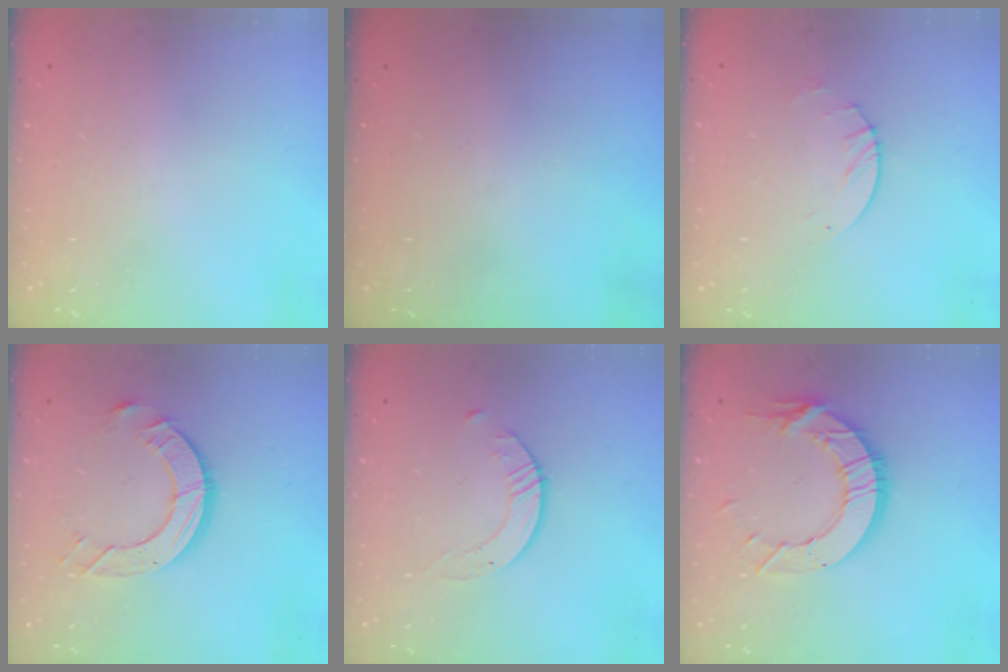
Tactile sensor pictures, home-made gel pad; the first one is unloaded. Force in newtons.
{"total": 0.0}
{"total": 2.6, "press": 2.5, "slide": 0.4}
{"total": 9.5, "press": 9.5, "slide": 1.0}
{"total": 1.7, "press": 1.7, "slide": 0.2}
{"total": 12.2, "press": 12.2, "slide": 0.7}